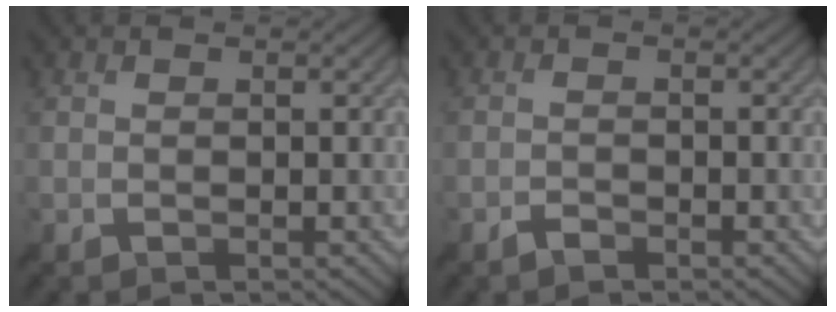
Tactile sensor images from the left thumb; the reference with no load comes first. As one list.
[{"total": 1.1, "force": [-1.1, 0.2, 0.2], "torque": [0.001, 0.000, -0.023]}]